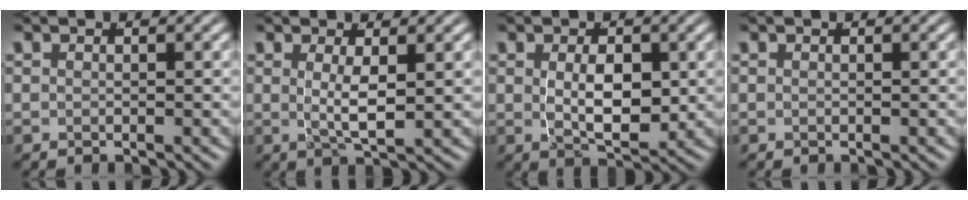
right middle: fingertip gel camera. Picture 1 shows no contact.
{"total": 2.9, "force": [0.3, 0.2, 2.9], "torque": [-0.057, -0.017, 0.015]}
{"total": 4.5, "force": [0.1, 1.9, 4.1], "torque": [-0.067, -0.025, 0.014]}
{"total": 0.0}